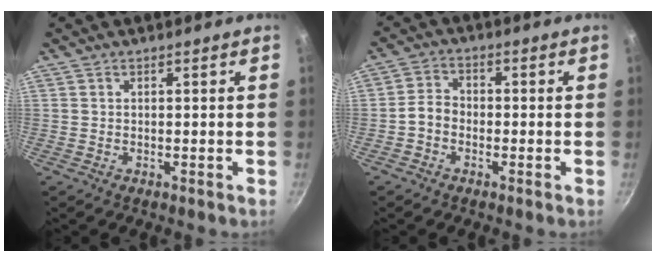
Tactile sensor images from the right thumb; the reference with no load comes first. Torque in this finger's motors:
{"motor_torque": [-0.19, -0.39, 0.64, 0.17, 0.04]}